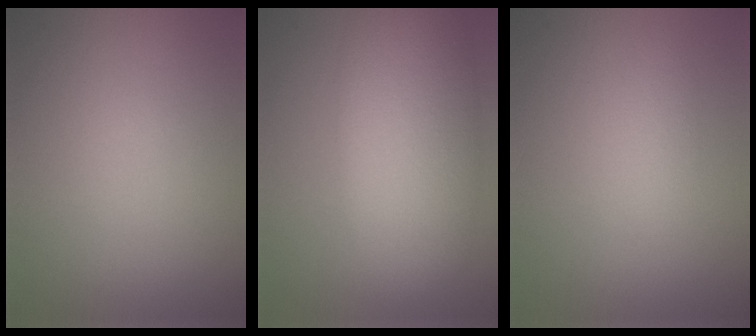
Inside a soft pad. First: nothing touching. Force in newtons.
{"total": 8.4, "press": 8.4, "slide": 0.4}
{"total": 1.1, "press": 1.1, "slide": 0.1}